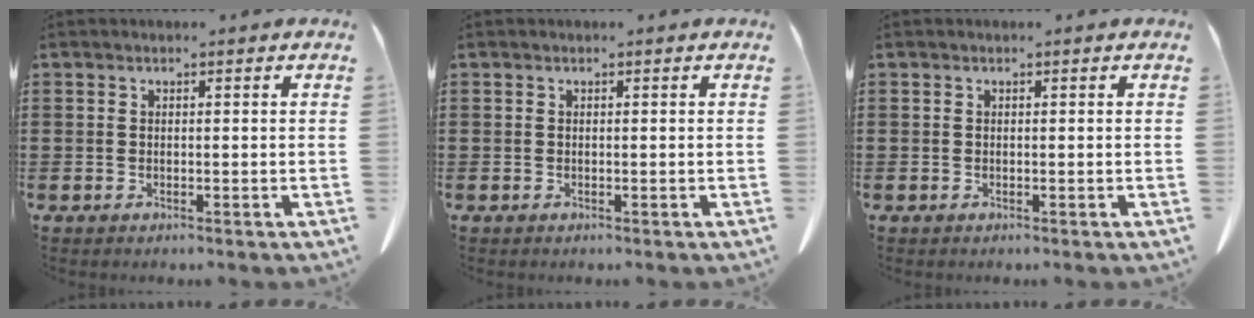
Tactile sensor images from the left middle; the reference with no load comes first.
{"total": 0.0}
{"total": 0.0}